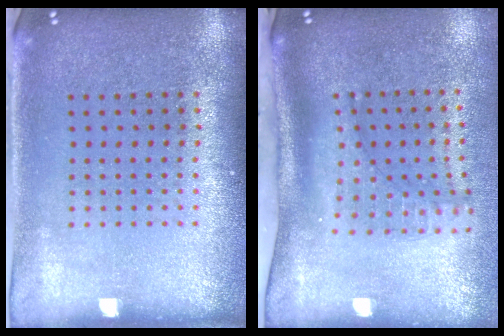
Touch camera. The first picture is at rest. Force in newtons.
{"total": 2.1, "press": 1.5, "slide": 1.5}